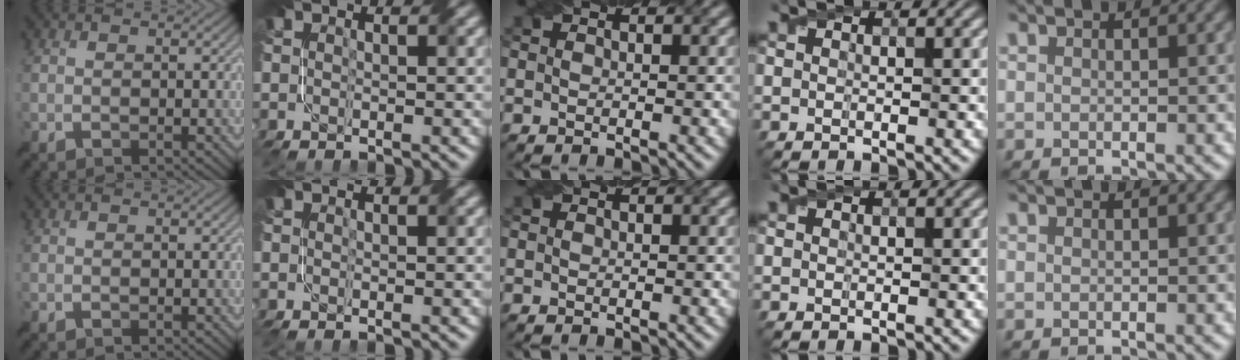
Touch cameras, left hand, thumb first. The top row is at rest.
{}